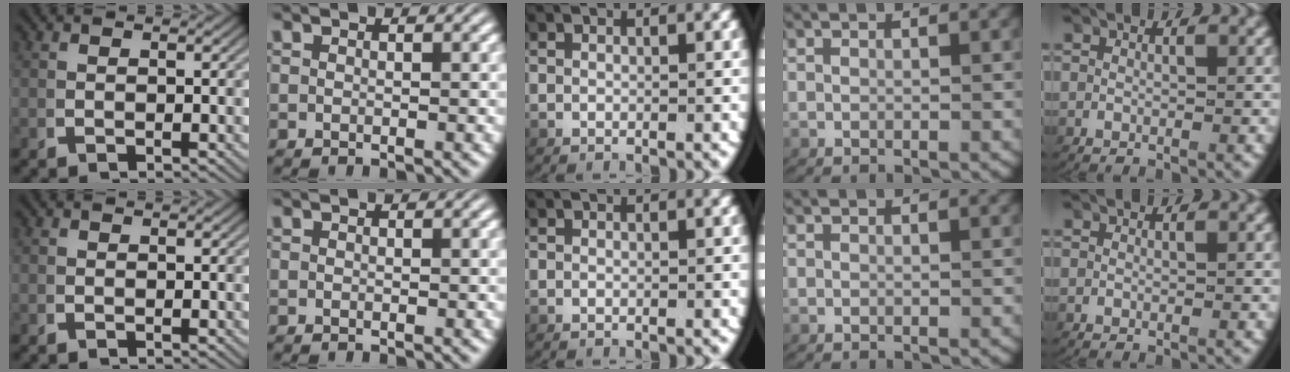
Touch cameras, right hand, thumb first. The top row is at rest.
{}